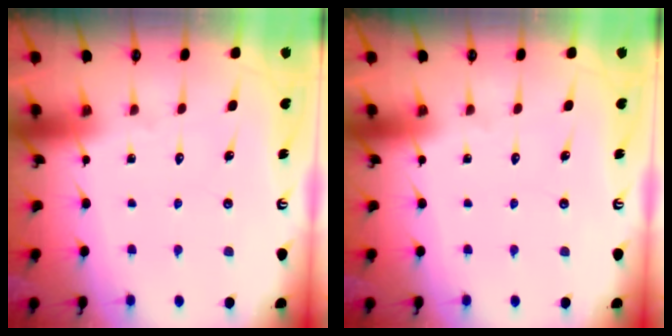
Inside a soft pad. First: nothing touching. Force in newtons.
{"total": 0.0}